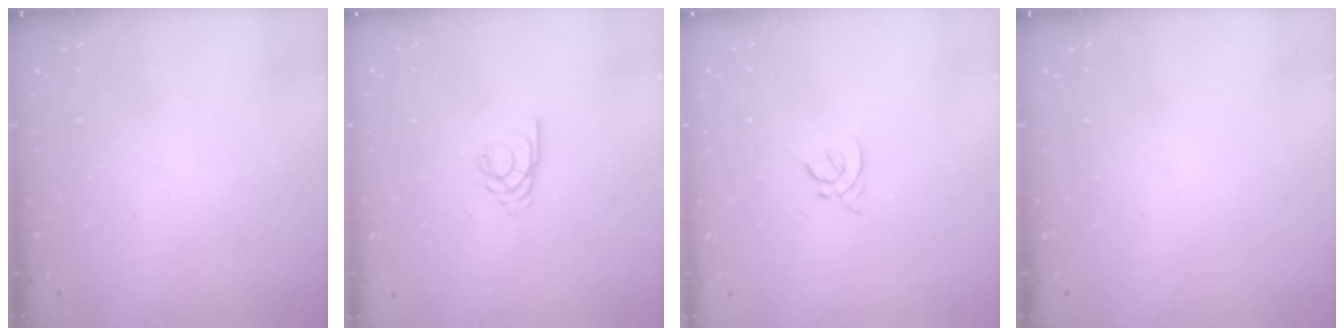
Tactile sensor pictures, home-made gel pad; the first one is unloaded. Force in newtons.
{"total": 2.8, "press": 2.8, "slide": 0.3}
{"total": 2.0, "press": 1.9, "slide": 0.6}
{"total": 0.0}